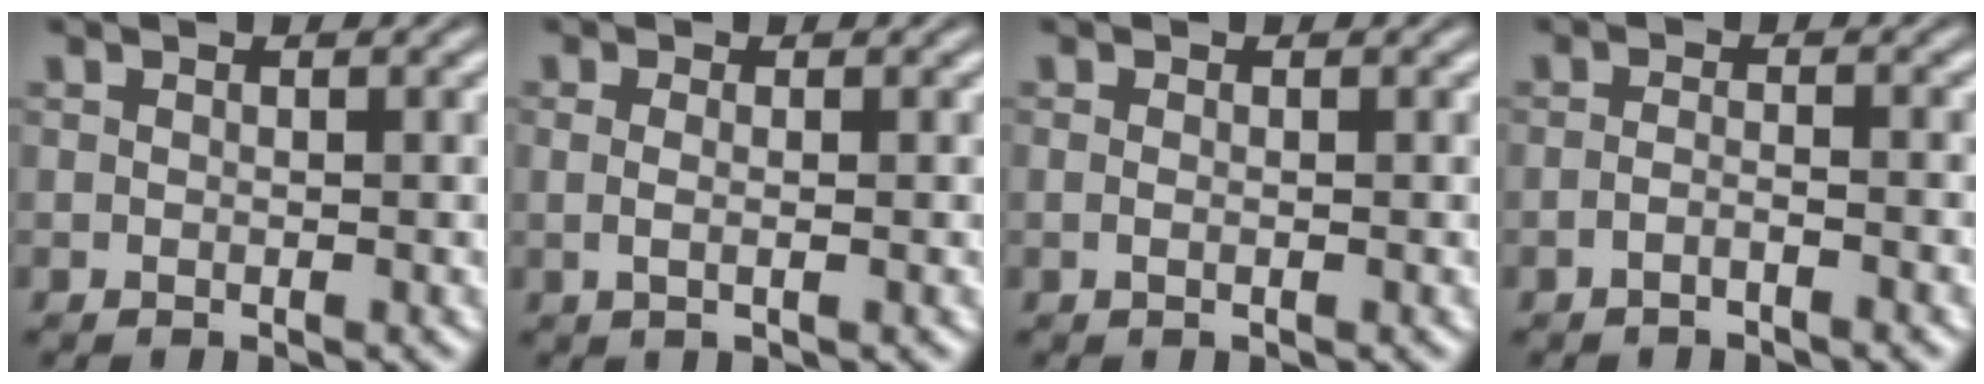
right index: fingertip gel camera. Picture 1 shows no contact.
{"total": 1.3, "force": [0.0, -0.6, 1.2], "torque": [-0.025, -0.007, 0.007]}
{"total": 0.7, "force": [-0.3, -0.5, 0.4], "torque": [-0.010, -0.007, 0.000]}
{"total": 1.7, "force": [-1.4, -0.6, 0.8], "torque": [-0.017, -0.006, -0.023]}